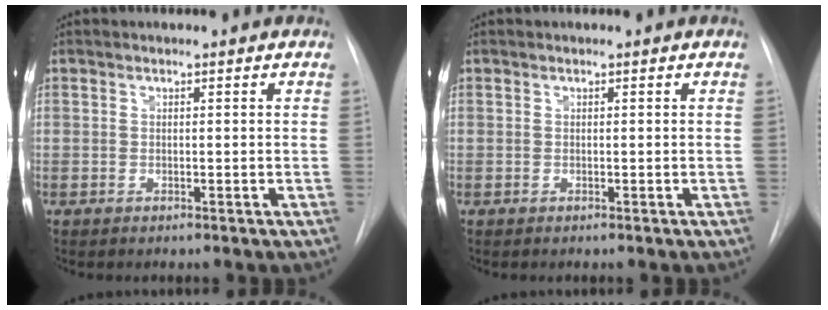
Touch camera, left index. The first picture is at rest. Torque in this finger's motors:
{"motor_torque": [0.00, 0.00, 0.00, 0.00]}